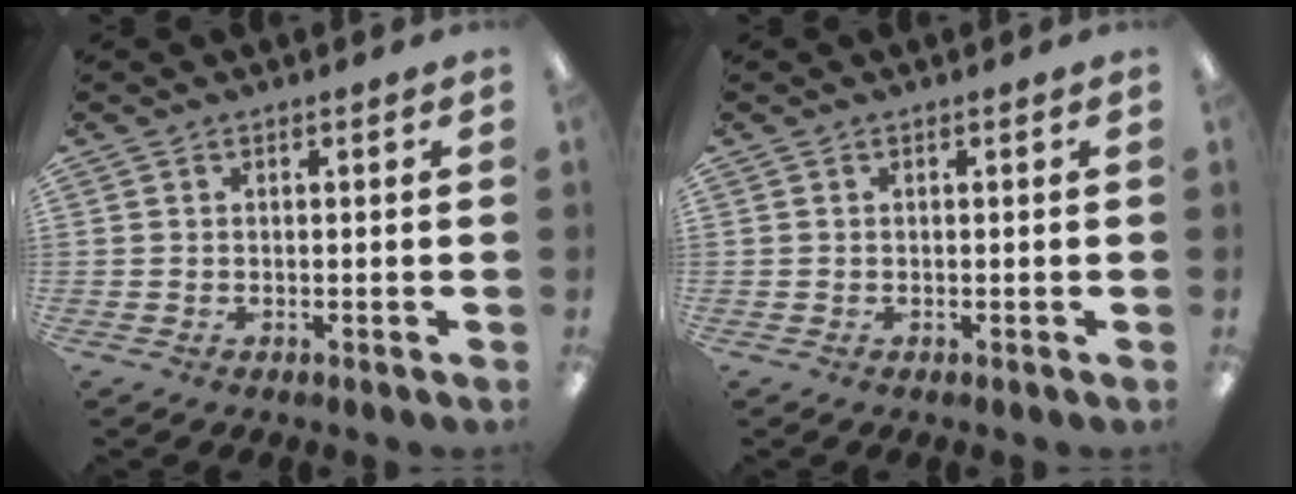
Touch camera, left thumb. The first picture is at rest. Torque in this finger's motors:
{"motor_torque": [-0.08, -0.04, 0.03, 0.08, 0.00]}